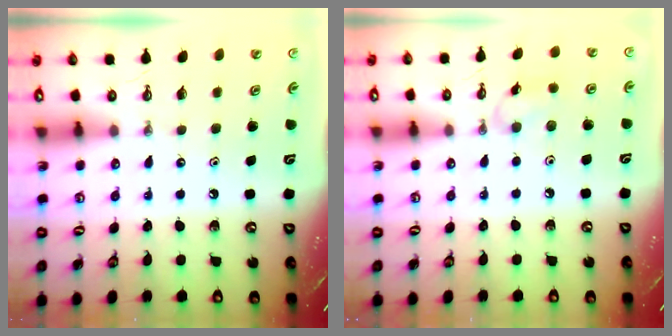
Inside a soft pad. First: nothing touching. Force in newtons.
{"total": 5.6, "press": 5.5, "slide": 0.7}